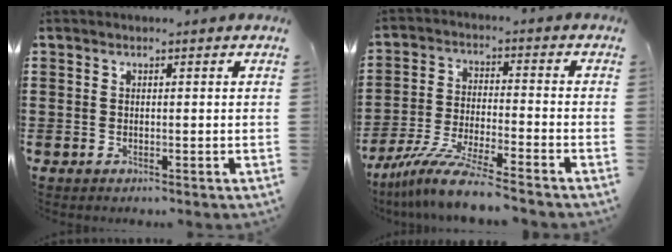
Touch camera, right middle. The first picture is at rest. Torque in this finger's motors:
{"motor_torque": [1.25, -0.88, 0.64, 0.10]}